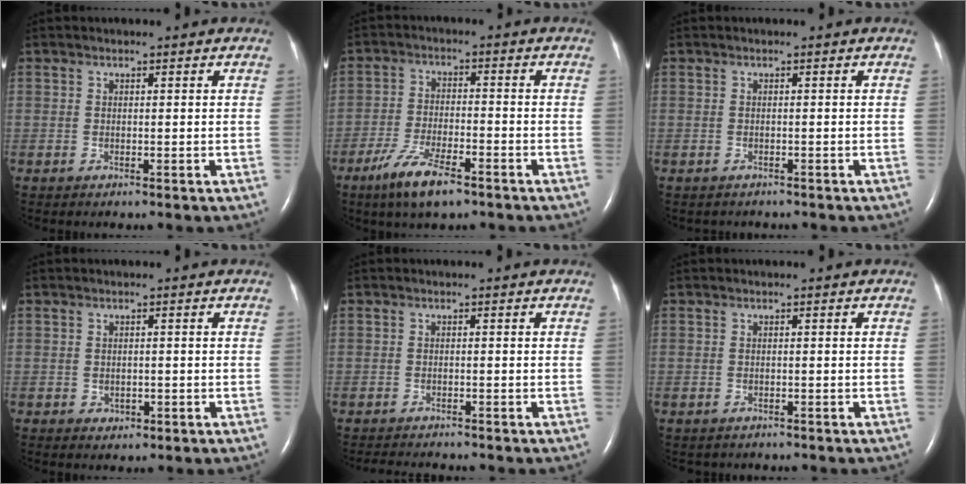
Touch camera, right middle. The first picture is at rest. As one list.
[{"total": 8.3, "force": [-5.4, 1.9, 5.9], "torque": [-0.124, -0.013, -0.096]}, {"total": 1.0, "force": [-0.9, 0.4, 0.2], "torque": [-0.015, -0.001, -0.007]}, {"total": 0.6, "force": [-0.2, 0.4, 0.5], "torque": [-0.010, -0.001, -0.001]}, {"total": 3.5, "force": [-3.3, 0.2, 1.1], "torque": [-0.016, -0.008, -0.047]}, {"total": 1.0, "force": [-0.8, 0.5, 0.2], "torque": [-0.014, 0.001, -0.007]}]